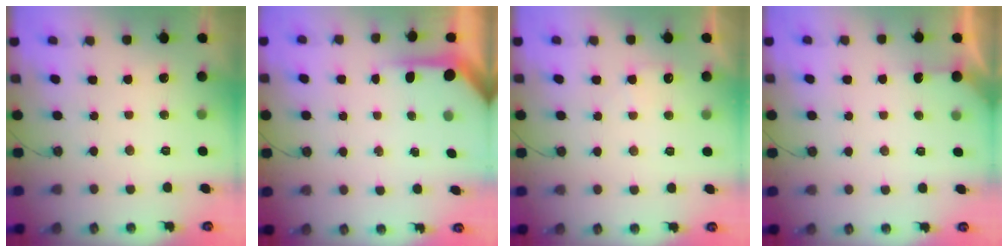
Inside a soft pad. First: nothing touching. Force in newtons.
{"total": 4.0, "press": 4.0, "slide": 0.4}
{"total": 4.0, "press": 3.9, "slide": 0.7}
{"total": 3.6, "press": 3.6, "slide": 0.3}